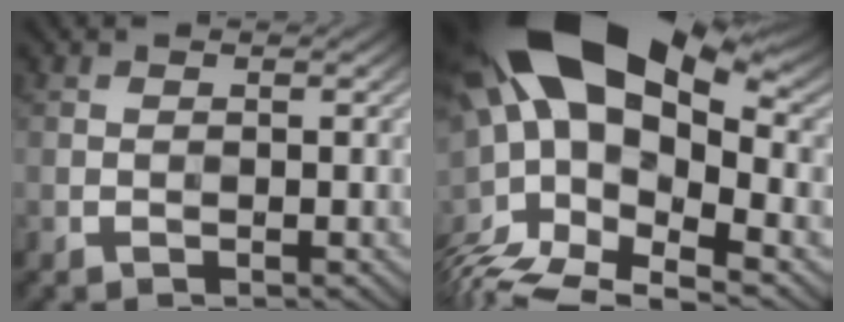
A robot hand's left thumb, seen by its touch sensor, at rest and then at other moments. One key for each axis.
{"total": 20.8, "fx": 2.4, "fy": 10.3, "fz": 17.9, "tx": -0.332, "ty": -0.009, "tz": 0.053}